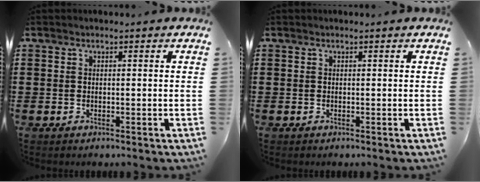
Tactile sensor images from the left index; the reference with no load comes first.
{"total": 0.0}